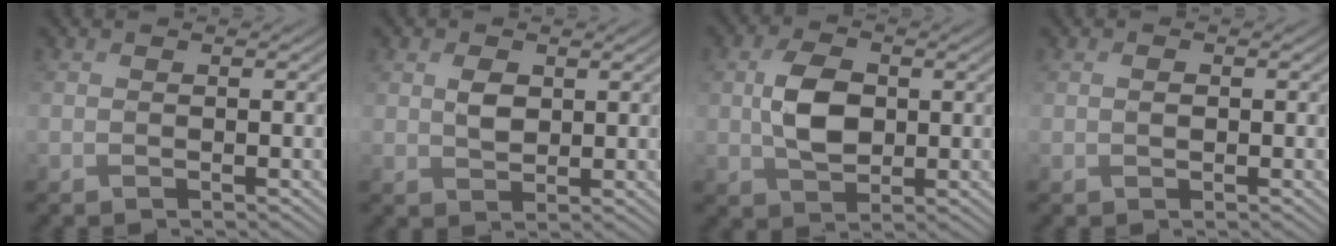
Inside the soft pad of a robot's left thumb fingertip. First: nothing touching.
{"total": 2.7, "force": [0.9, 1.8, 1.7], "torque": [-0.038, -0.003, 0.019]}
{"total": 5.7, "force": [0.4, 3.8, 4.2], "torque": [-0.091, 0.000, 0.008]}
{"total": 0.9, "force": [0.0, 0.6, 0.6], "torque": [-0.012, 0.000, -0.001]}